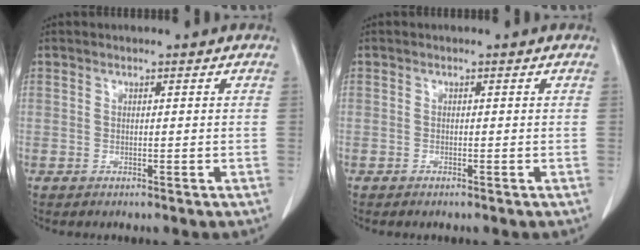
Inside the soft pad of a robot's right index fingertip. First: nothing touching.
{"total": 0.0}